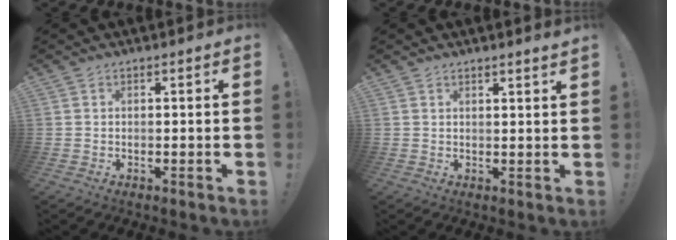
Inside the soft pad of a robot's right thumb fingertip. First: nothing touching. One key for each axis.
{"total": 1.7, "fx": 1.6, "fy": -0.3, "fz": 0.7, "tx": -0.001, "ty": -0.013, "tz": 0.025}